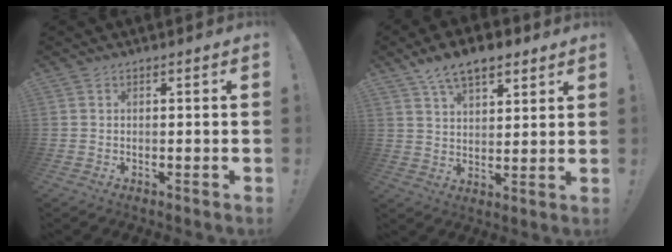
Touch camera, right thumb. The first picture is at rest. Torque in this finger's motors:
{"motor_torque": [0.17, 0.33, 0.65, 0.64, 0.08]}